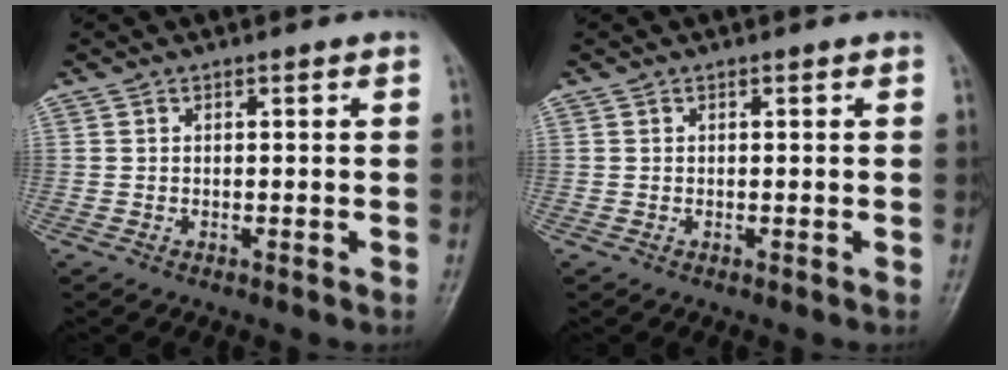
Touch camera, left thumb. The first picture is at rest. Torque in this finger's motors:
{"motor_torque": [-0.05, -0.02, -0.08, -0.05, 0.00]}